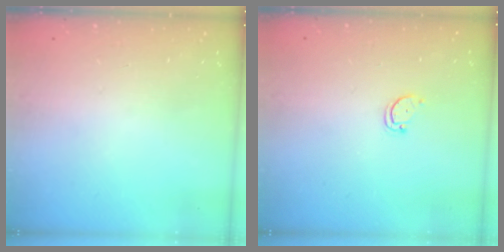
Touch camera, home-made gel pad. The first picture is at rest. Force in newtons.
{"total": 2.3, "press": 2.3, "slide": 0.4}